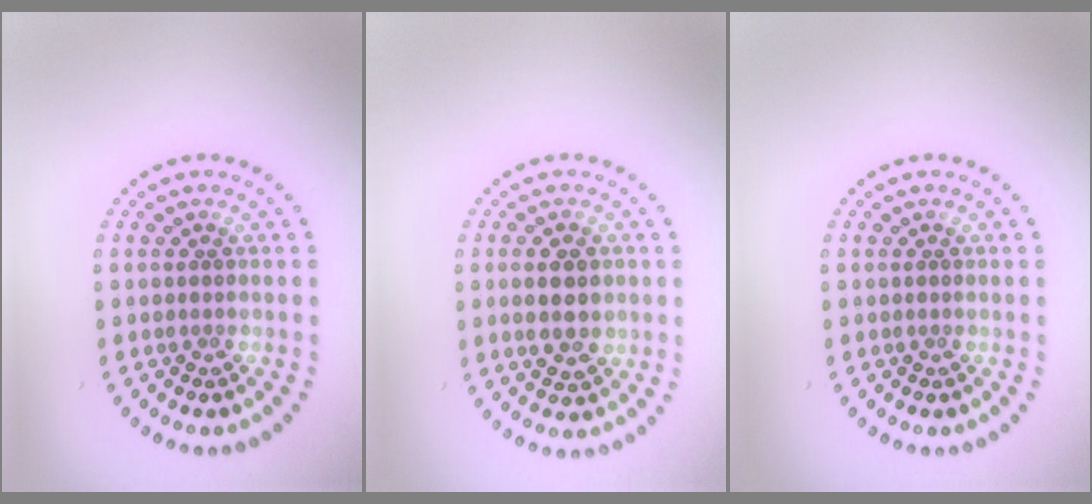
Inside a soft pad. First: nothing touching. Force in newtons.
{"total": 3.2, "press": 3.2, "slide": 0.2}
{"total": 0.0}